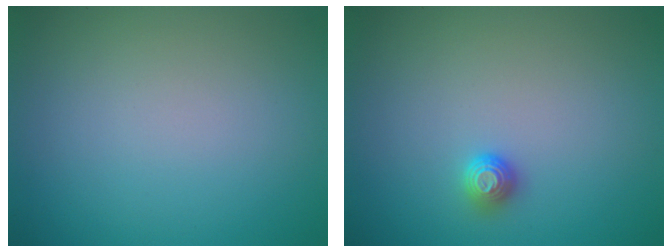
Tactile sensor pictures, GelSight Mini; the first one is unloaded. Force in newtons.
{"total": 1.1, "press": 1.0, "slide": 0.4}